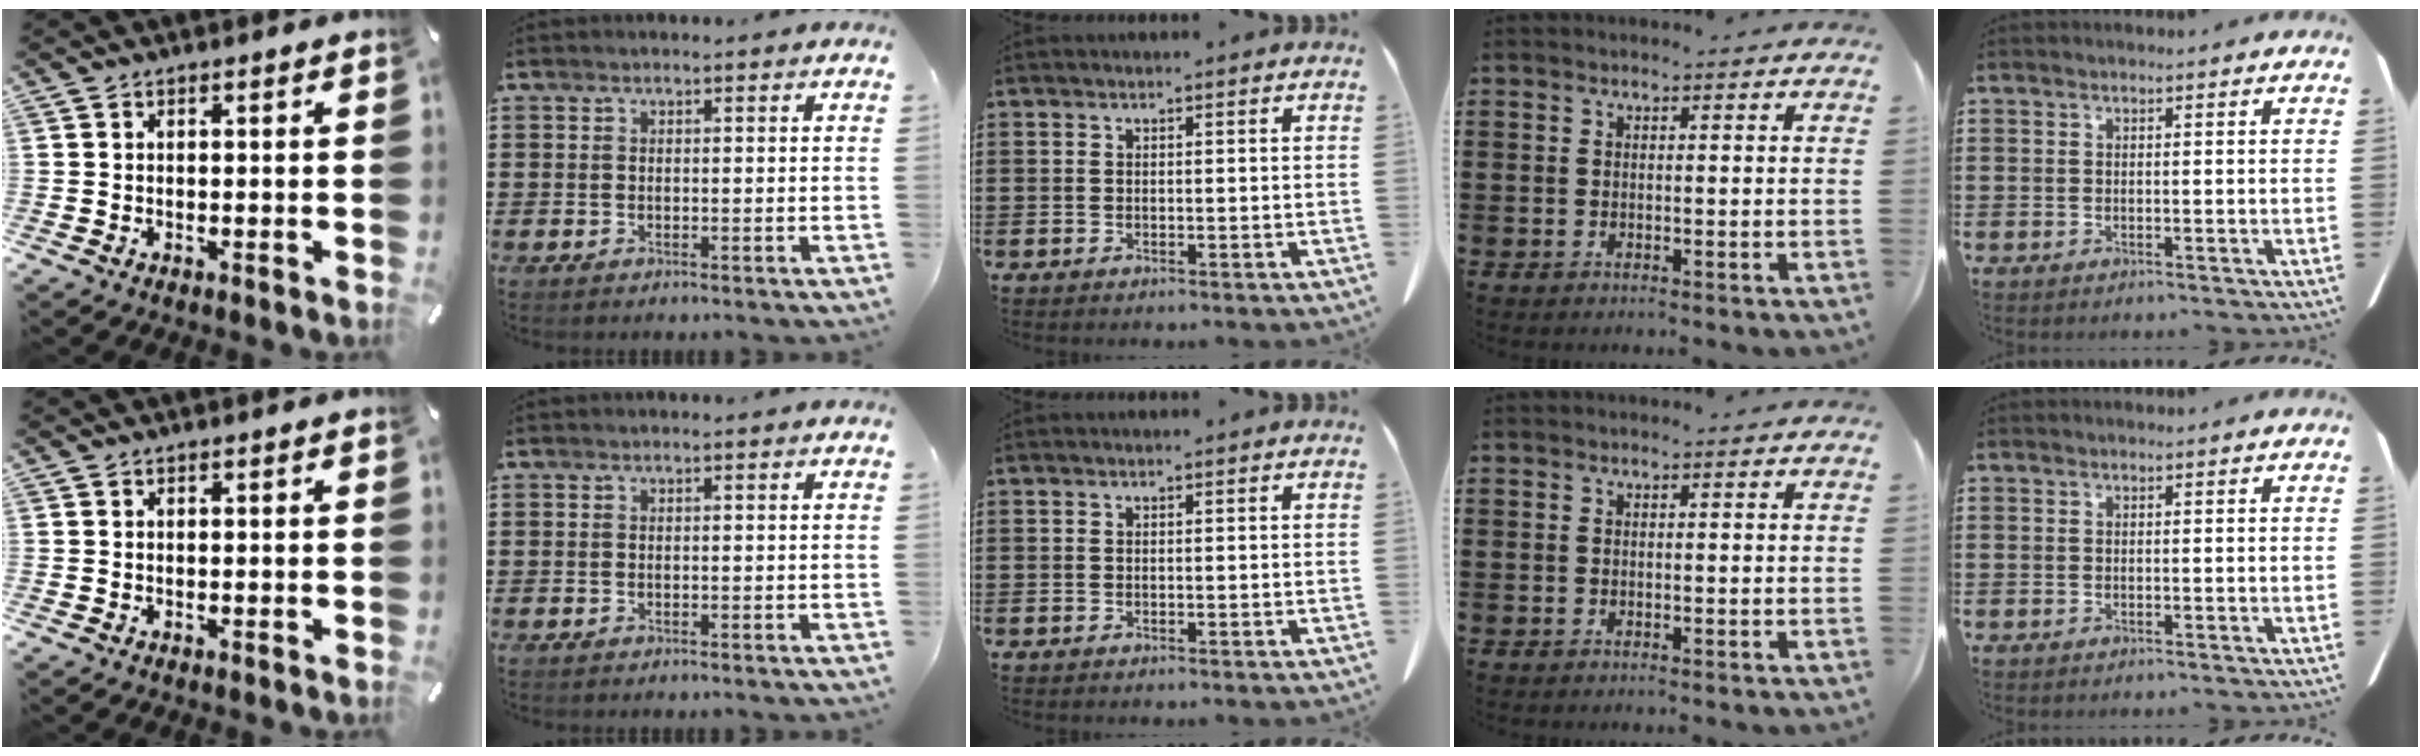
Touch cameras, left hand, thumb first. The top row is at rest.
{}